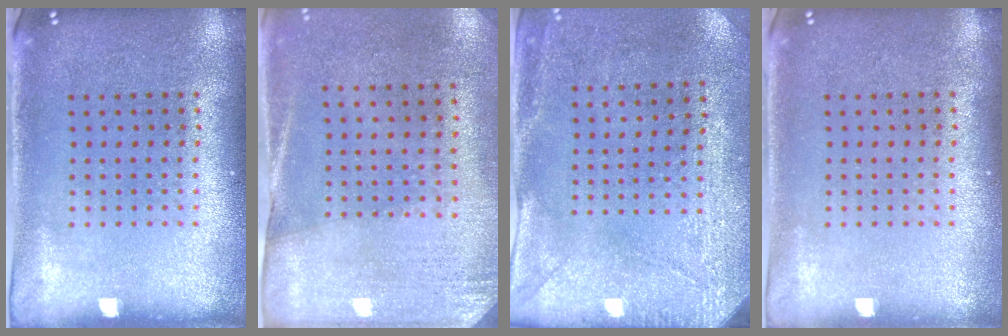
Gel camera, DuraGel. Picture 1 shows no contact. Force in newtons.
{"total": 2.7, "press": 2.3, "slide": 1.4}
{"total": 2.9, "press": 2.3, "slide": 1.8}
{"total": 0.0}